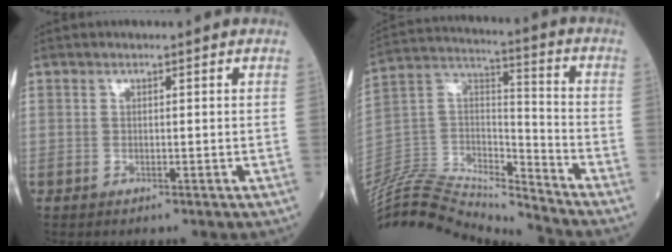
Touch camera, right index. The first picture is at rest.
{"total": 19.2, "force": [-18.8, 0.8, 3.3], "torque": [-0.063, 0.048, -0.331]}